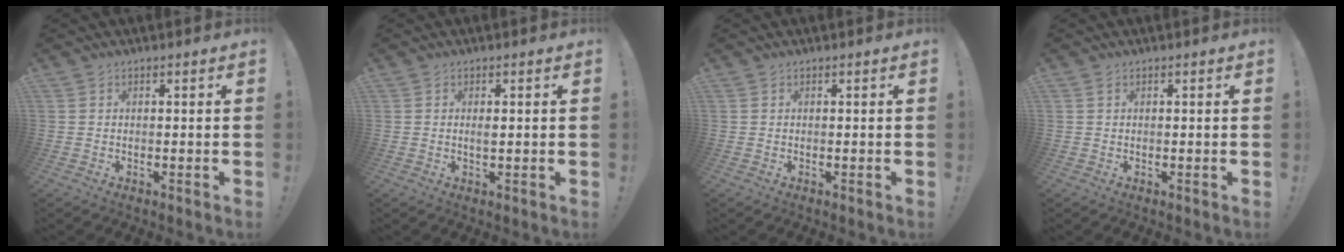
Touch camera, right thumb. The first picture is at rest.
{"total": 1.4, "force": [0.1, 0.4, 1.3], "torque": [-0.024, -0.002, 0.001]}
{"total": 0.0}
{"total": 0.6, "force": [0.3, 0.1, 0.6], "torque": [-0.013, 0.001, 0.005]}